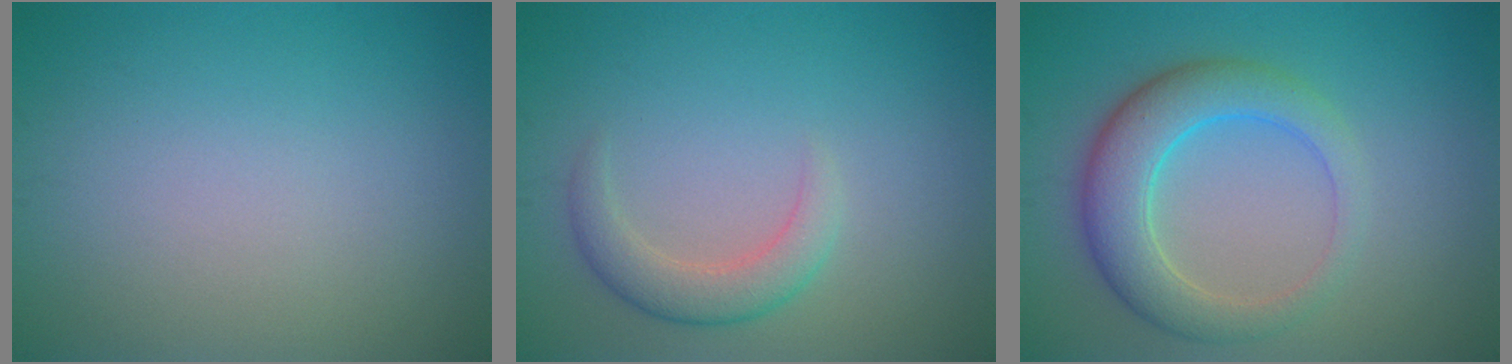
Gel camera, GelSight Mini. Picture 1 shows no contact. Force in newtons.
{"total": 2.8, "press": 2.8, "slide": 0.2}
{"total": 5.6, "press": 5.5, "slide": 0.3}